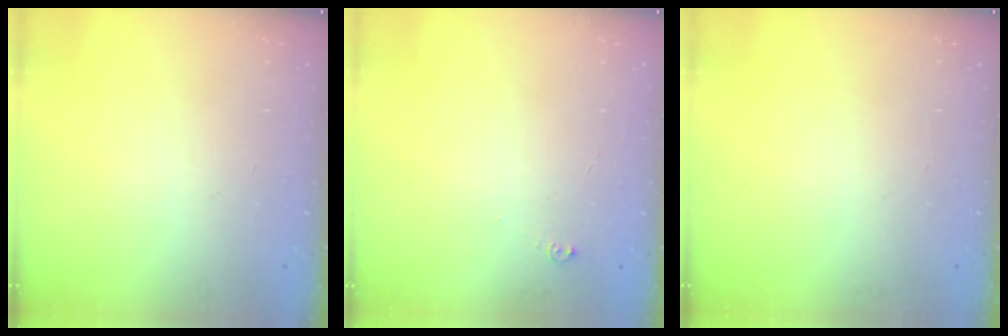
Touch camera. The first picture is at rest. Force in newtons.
{"total": 3.0, "press": 3.0, "slide": 0.4}
{"total": 0.0}